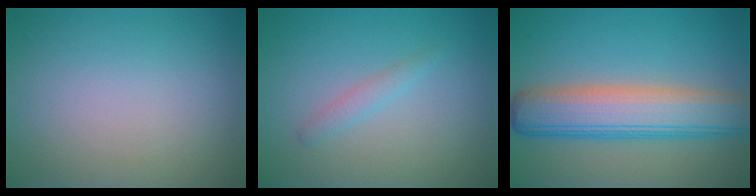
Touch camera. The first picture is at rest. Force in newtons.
{"total": 1.2, "press": 1.2, "slide": 0.0}
{"total": 7.8, "press": 7.8, "slide": 0.1}